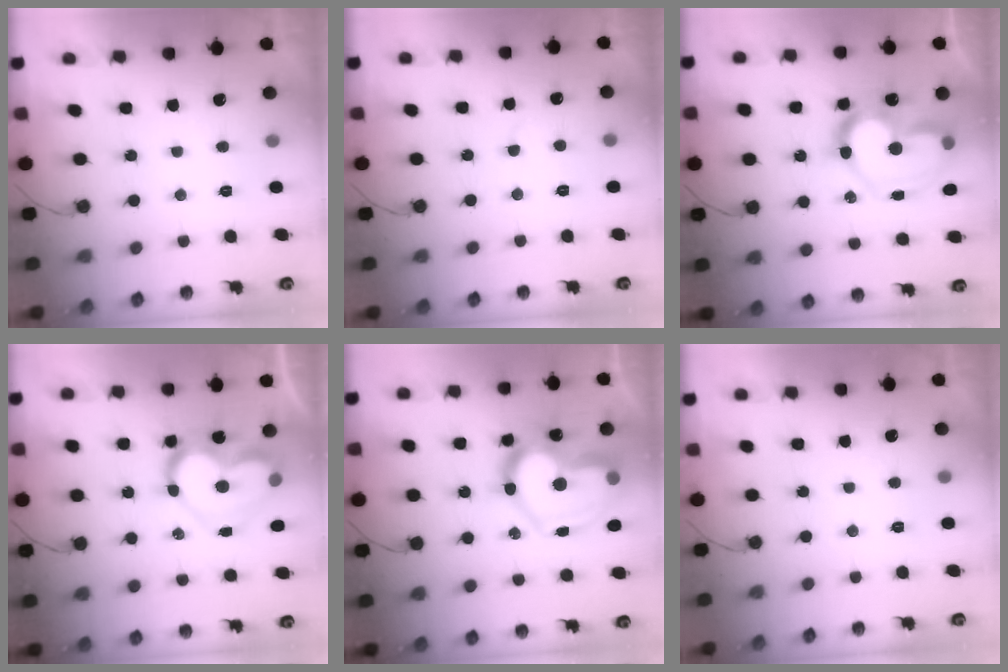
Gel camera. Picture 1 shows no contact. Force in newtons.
{"total": 3.0, "press": 3.0, "slide": 0.4}
{"total": 19.6, "press": 19.6, "slide": 1.2}
{"total": 16.0, "press": 15.9, "slide": 1.4}
{"total": 25.9, "press": 25.8, "slide": 2.4}
{"total": 0.0}